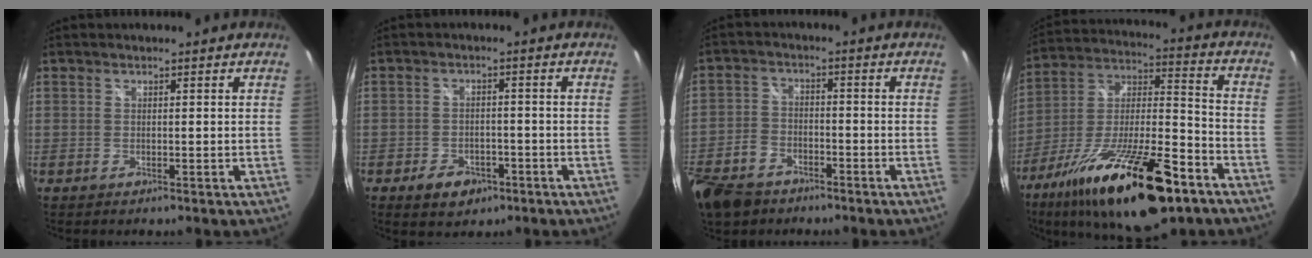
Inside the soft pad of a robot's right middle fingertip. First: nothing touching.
{"total": 5.9, "force": [-3.5, 3.8, 2.8], "torque": [-0.070, 0.002, -0.046]}
{"total": 11.1, "force": [-7.1, 7.2, 4.5], "torque": [-0.132, 0.004, -0.128]}
{"total": 27.8, "force": [-16.5, 8.4, 20.8], "torque": [-0.365, -0.033, -0.270]}